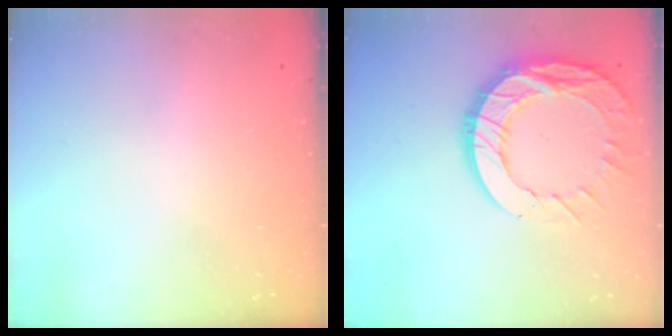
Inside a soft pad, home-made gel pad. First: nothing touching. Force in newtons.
{"total": 16.0, "press": 15.9, "slide": 1.3}